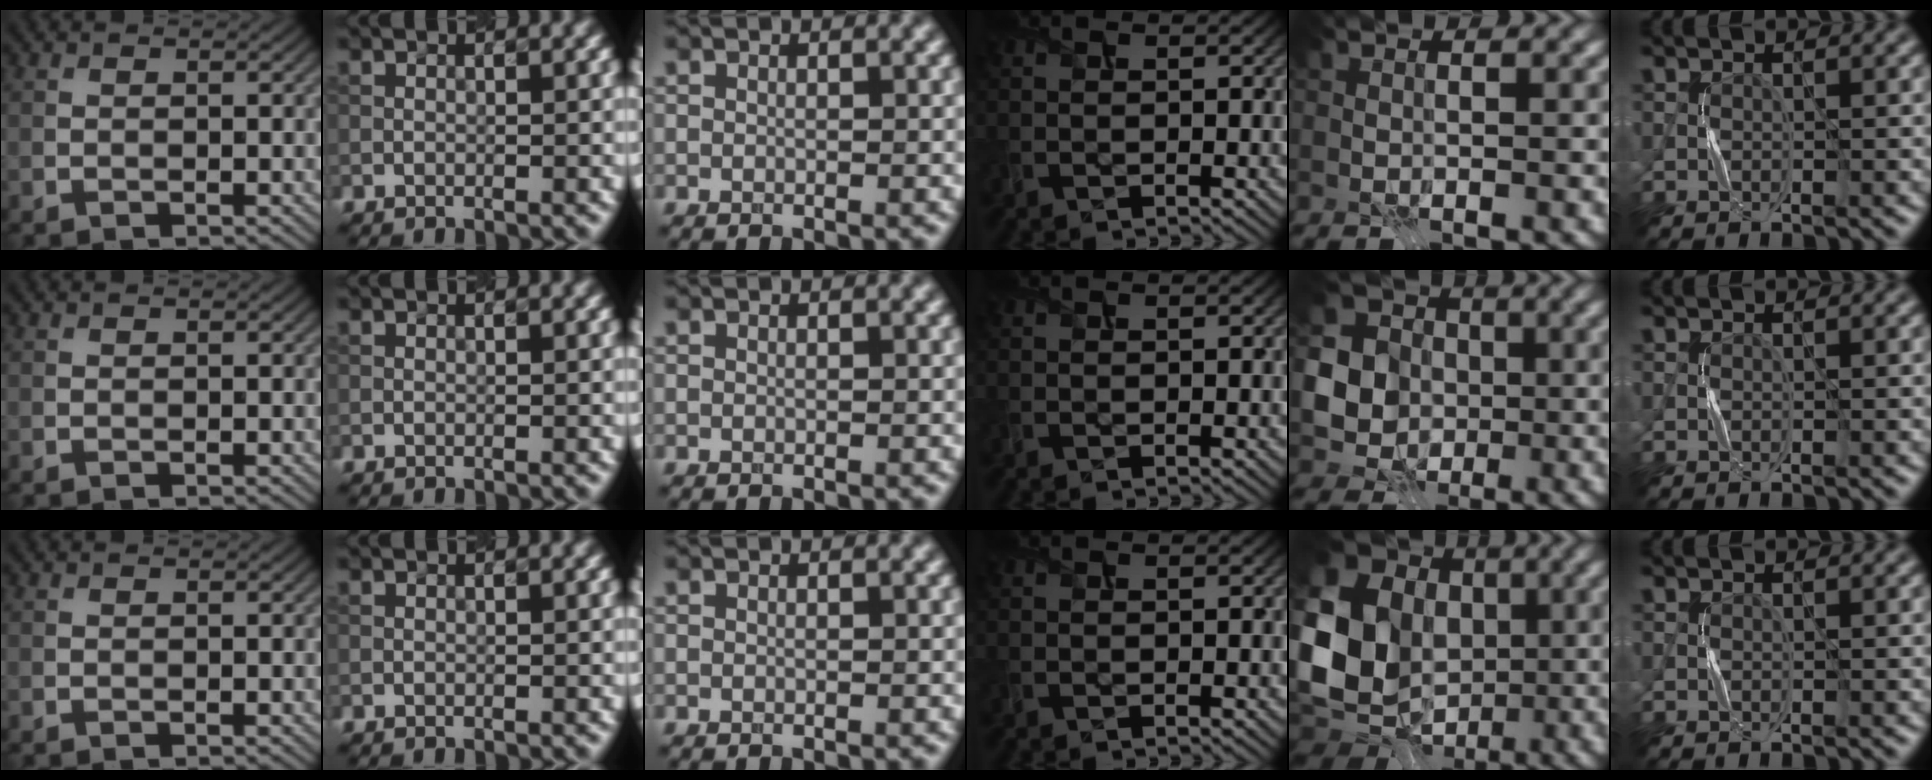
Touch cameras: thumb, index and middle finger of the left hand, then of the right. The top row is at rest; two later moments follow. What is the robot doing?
{"motion": "press", "object": "calculator"}